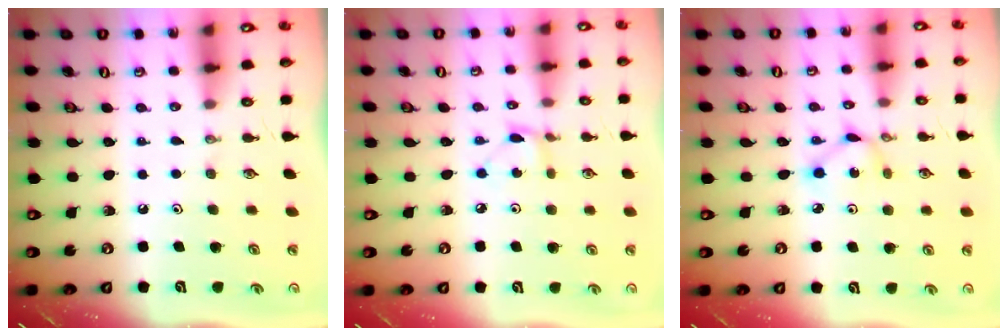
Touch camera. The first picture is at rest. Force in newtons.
{"total": 2.9, "press": 2.9, "slide": 0.3}
{"total": 2.8, "press": 2.8, "slide": 0.1}